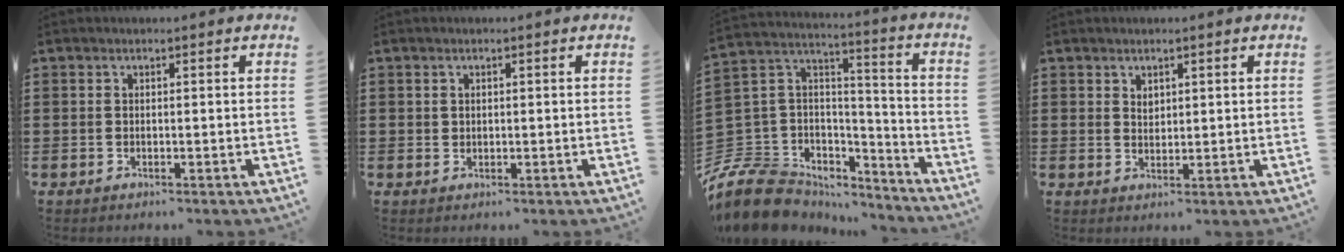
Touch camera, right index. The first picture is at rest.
{"total": 0.8, "force": [0.4, 0.7, 0.2], "torque": [-0.006, 0.003, 0.008]}
{"total": 10.8, "force": [-7.0, 7.5, 3.5], "torque": [-0.114, 0.005, -0.137]}
{"total": 1.5, "force": [1.1, 1.0, 0.5], "torque": [-0.010, 0.003, 0.020]}